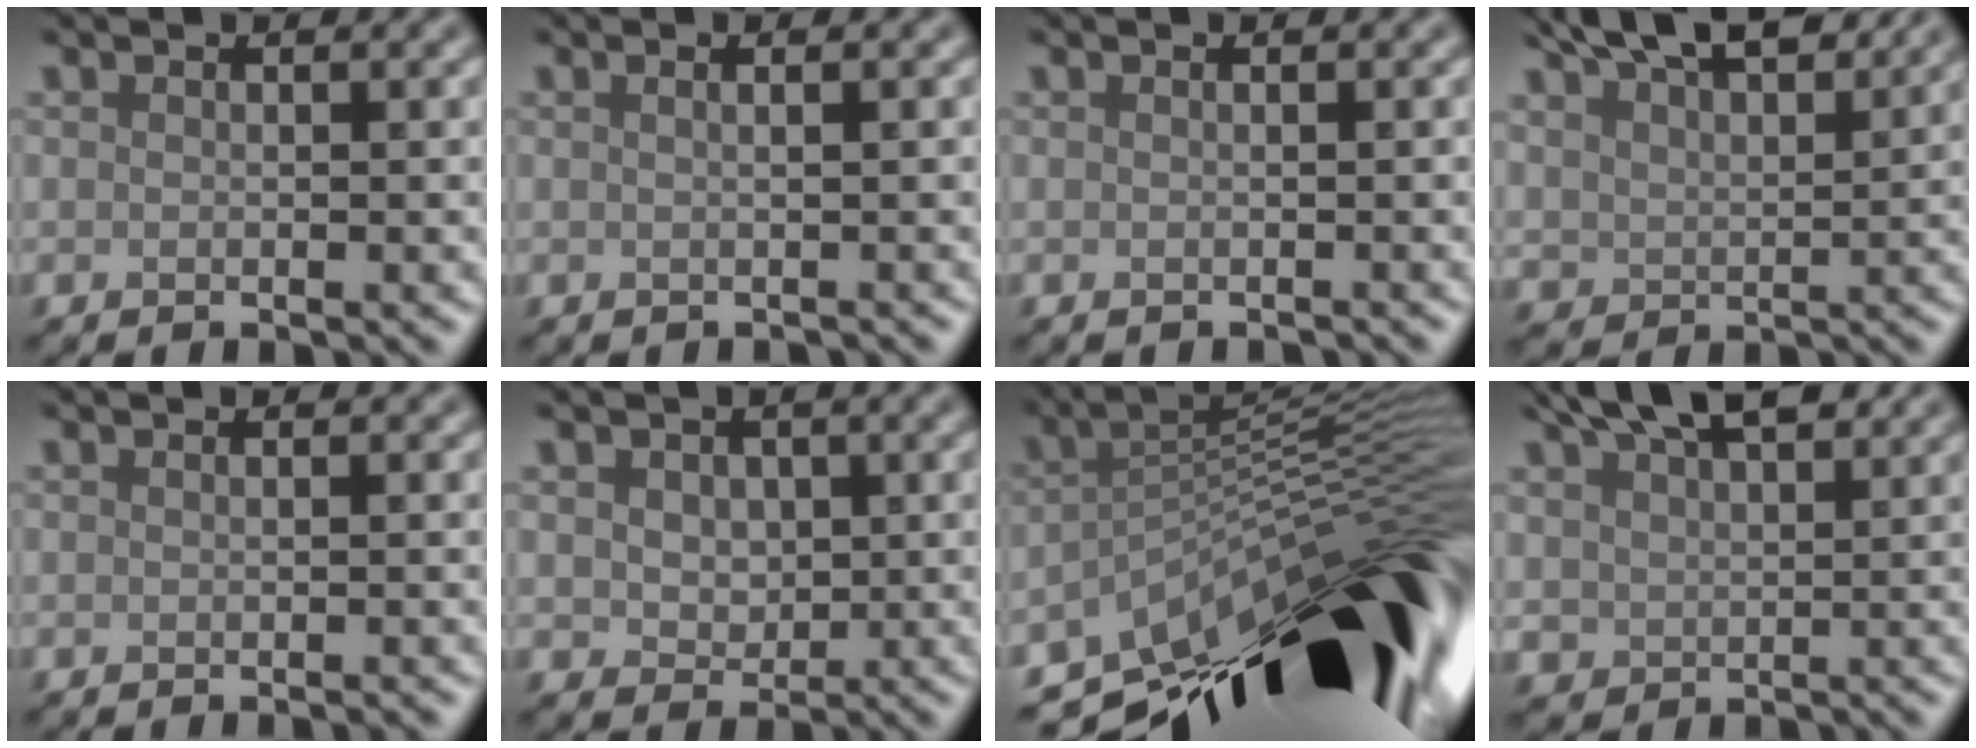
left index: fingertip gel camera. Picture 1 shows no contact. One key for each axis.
{"total": 1.5, "fx": 0.3, "fy": 0.6, "fz": 1.3, "tx": -0.009, "ty": 0.005, "tz": -0.008}
{"total": 0.7, "fx": -0.4, "fy": 0.3, "fz": 0.6, "tx": -0.001, "ty": 0.000, "tz": -0.013}
{"total": 8.4, "fx": 6.4, "fy": 3.2, "fz": 4.3, "tx": -0.088, "ty": 0.016, "tz": 0.096}
{"total": 0.8, "fx": -0.3, "fy": 0.2, "fz": 0.7, "tx": -0.002, "ty": 0.001, "tz": -0.008}
{"total": 2.8, "fx": 0.6, "fy": 2.3, "fz": 1.6, "tx": -0.034, "ty": 0.003, "tz": 0.005}
{"total": 16.1, "fx": -7.6, "fy": 5.8, "fz": 13.0, "tx": -0.193, "ty": 0.000, "tz": -0.129}
{"total": 6.6, "fx": 4.5, "fy": 3.2, "fz": 3.6, "tx": -0.071, "ty": 0.014, "tz": 0.079}